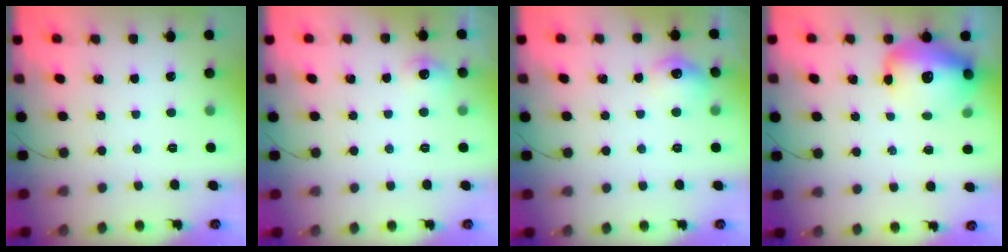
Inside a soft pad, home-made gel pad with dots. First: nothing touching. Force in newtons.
{"total": 6.4, "press": 6.3, "slide": 1.5}
{"total": 8.8, "press": 8.7, "slide": 0.6}
{"total": 15.6, "press": 15.2, "slide": 3.8}